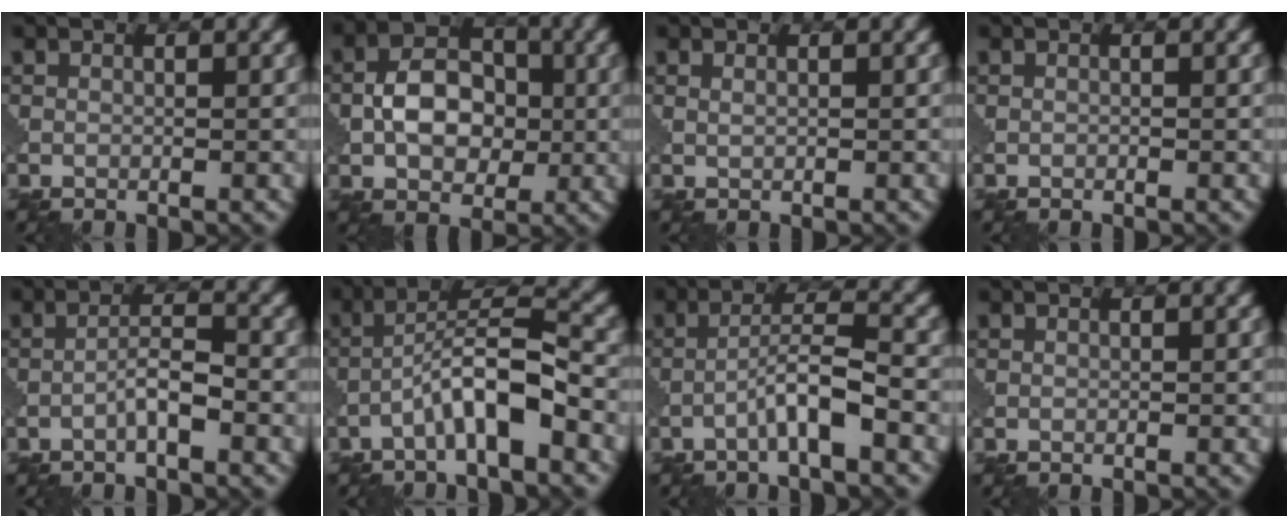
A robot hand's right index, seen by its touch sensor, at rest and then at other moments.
{"total": 6.1, "force": [-0.5, 4.3, 4.3], "torque": [-0.070, 0.006, -0.011]}
{"total": 0.5, "force": [0.3, 0.2, 0.4], "torque": [-0.011, 0.000, 0.005]}
{"total": 0.0}
{"total": 2.7, "force": [-1.3, 0.4, 2.3], "torque": [-0.042, 0.012, -0.029]}
{"total": 6.0, "force": [-2.8, 1.1, 5.2], "torque": [-0.092, 0.024, -0.055]}
{"total": 4.0, "force": [-2.0, 0.3, 3.5], "torque": [-0.063, 0.020, -0.043]}
{"total": 0.0}